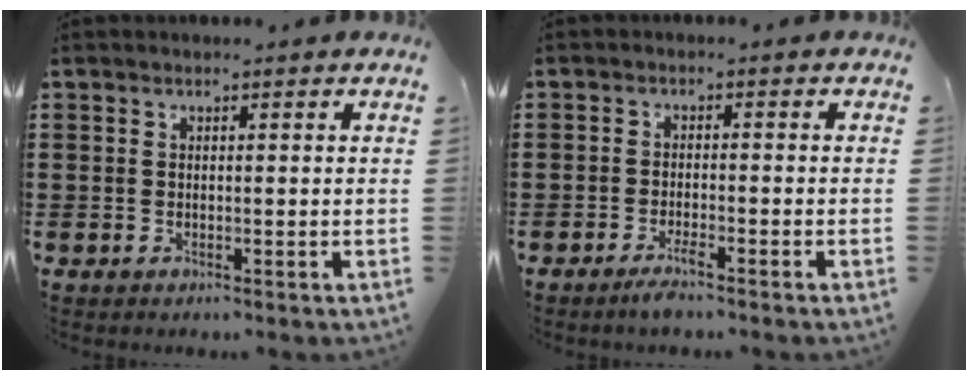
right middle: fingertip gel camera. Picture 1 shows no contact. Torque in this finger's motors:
{"motor_torque": [2.14, 0.00, 0.04, 0.01]}